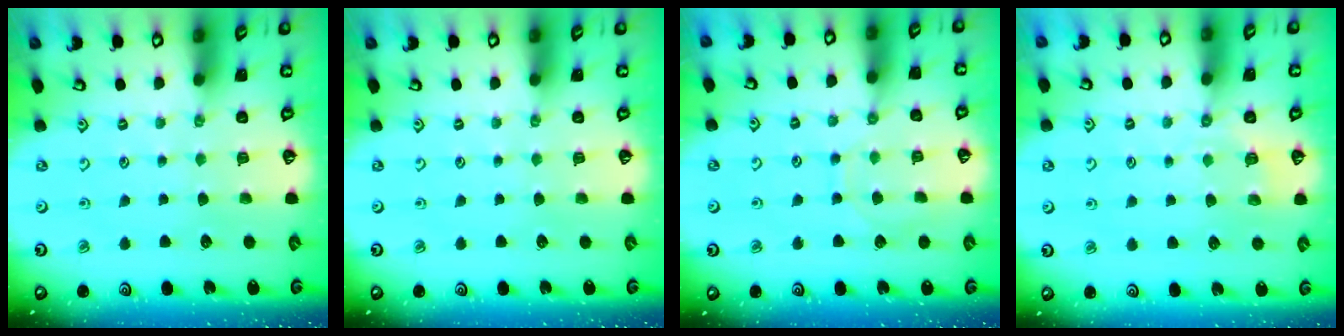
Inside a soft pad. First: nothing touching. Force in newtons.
{"total": 0.0}
{"total": 6.9, "press": 6.8, "slide": 0.7}
{"total": 3.0, "press": 2.5, "slide": 1.6}